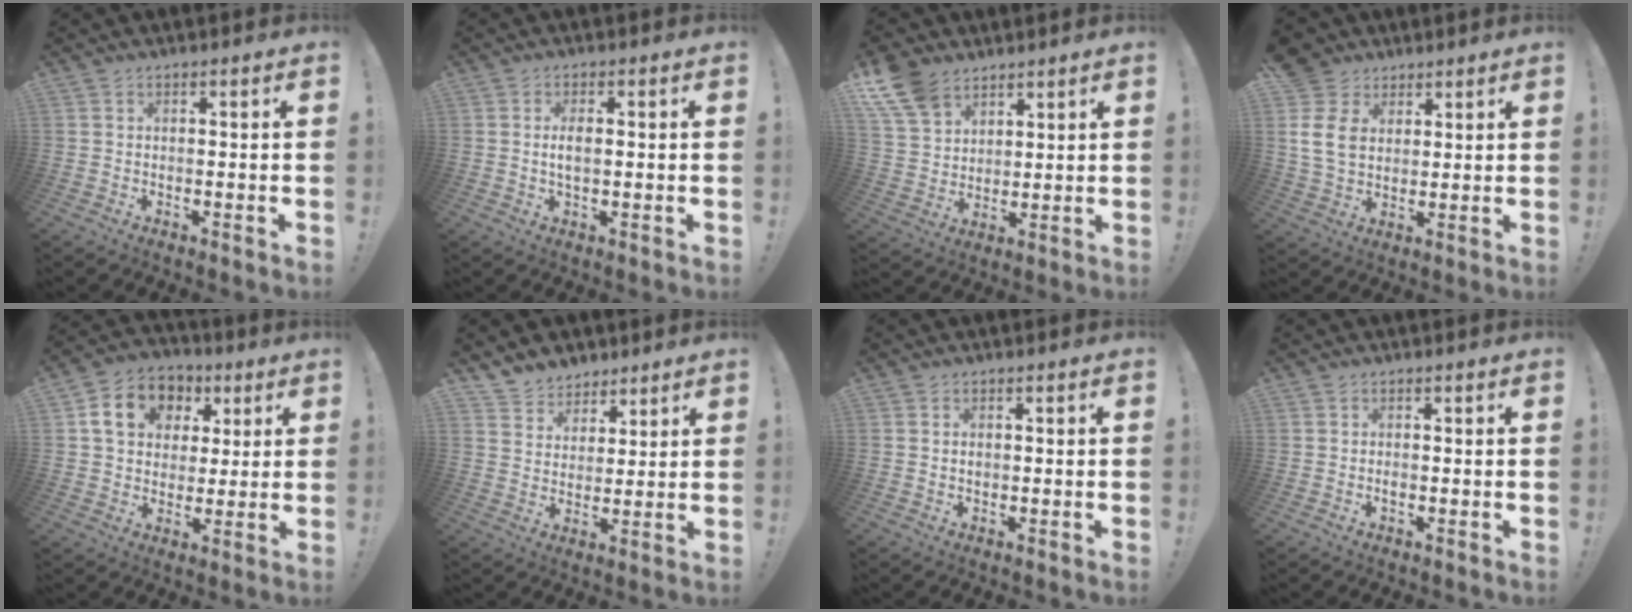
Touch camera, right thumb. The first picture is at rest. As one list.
[{"total": 3.3, "force": [-0.1, 1.3, 3.0], "torque": [-0.046, 0.001, -0.005]}, {"total": 11.6, "force": [7.9, 7.1, 4.7], "torque": [-0.102, -0.041, 0.155]}, {"total": 12.2, "force": [4.3, 9.6, 6.1], "torque": [-0.115, -0.019, 0.088]}, {"total": 13.8, "force": [4.6, 11.1, 6.8], "torque": [-0.093, -0.007, 0.092]}, {"total": 7.1, "force": [5.4, 4.6, 0.1], "torque": [-0.009, -0.050, 0.108]}, {"total": 1.0, "force": [0.2, 0.9, 0.4], "torque": [-0.004, 0.001, 0.001]}, {"total": 2.3, "force": [0.5, 2.2, 0.3], "torque": [0.004, -0.008, 0.008]}]